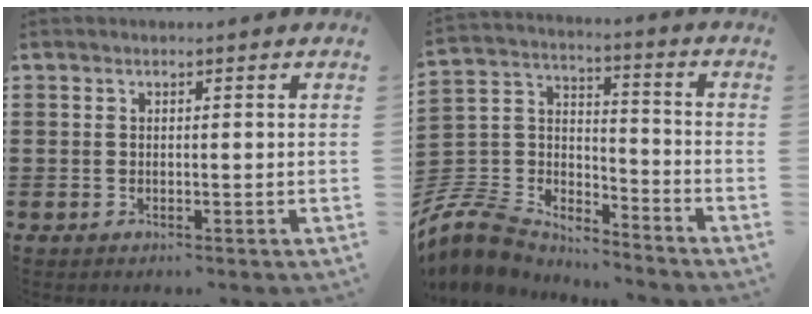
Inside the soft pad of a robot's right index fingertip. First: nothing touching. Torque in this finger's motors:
{"motor_torque": [-2.14, 0.00, -0.71, -0.21]}